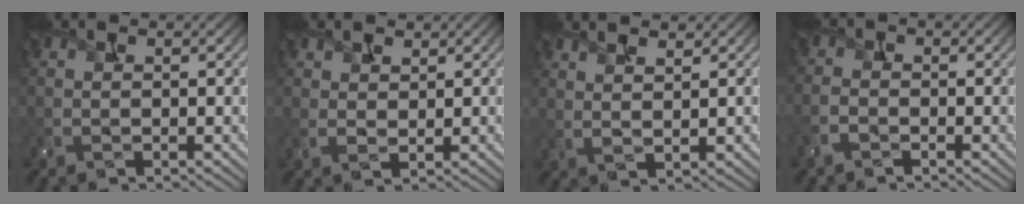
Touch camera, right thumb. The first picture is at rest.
{"total": 2.4, "force": [1.7, 1.3, 1.1], "torque": [-0.025, 0.002, 0.036]}
{"total": 4.0, "force": [2.9, 0.8, 2.7], "torque": [-0.041, 0.009, 0.039]}
{"total": 2.2, "force": [-1.5, 1.1, 1.3], "torque": [-0.035, -0.002, -0.041]}